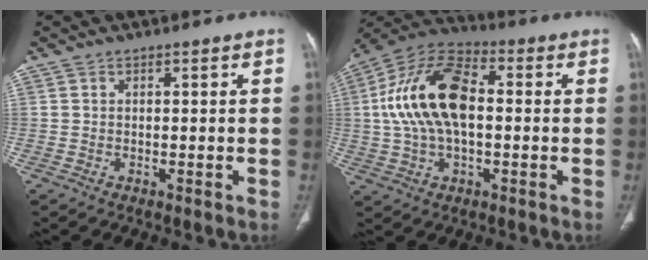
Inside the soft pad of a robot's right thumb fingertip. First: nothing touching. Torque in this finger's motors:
{"motor_torque": [-0.10, 1.72, 1.68, -0.33, 0.25]}